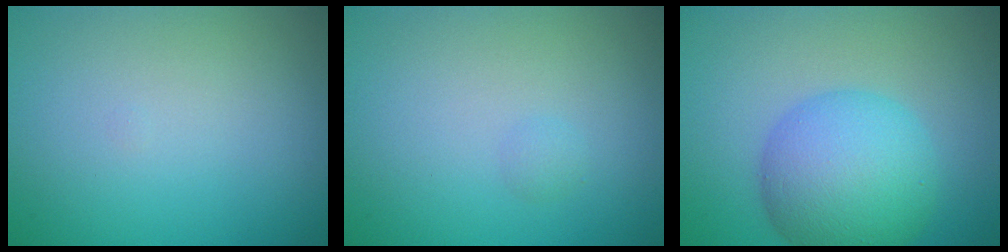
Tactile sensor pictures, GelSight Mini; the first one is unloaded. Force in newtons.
{"total": 0.6, "press": 0.6, "slide": 0.0}
{"total": 8.5, "press": 8.5, "slide": 0.1}